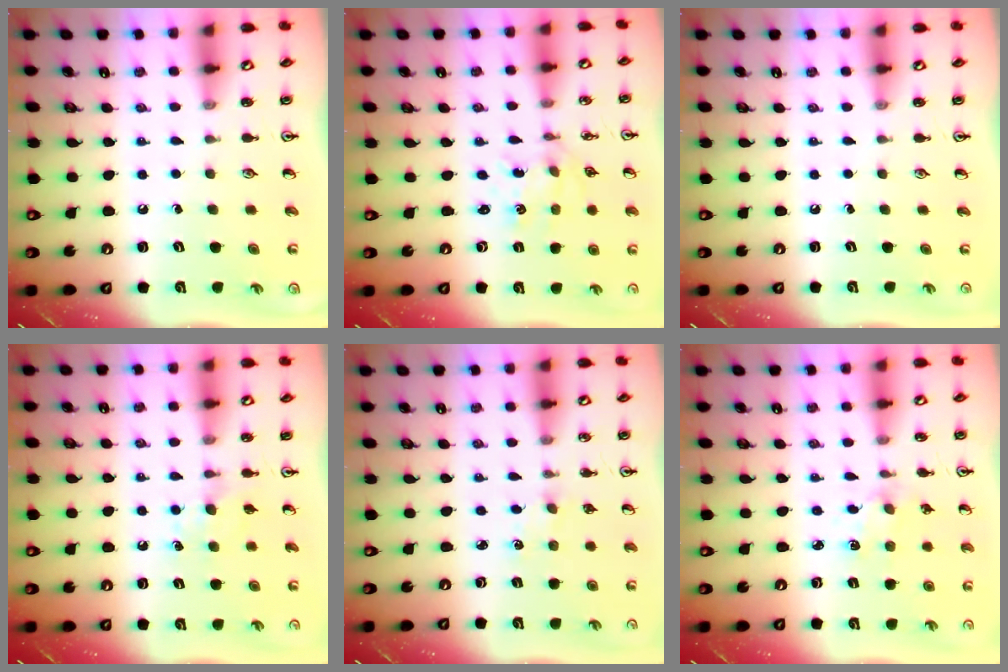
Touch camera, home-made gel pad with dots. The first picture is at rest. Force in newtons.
{"total": 1.2, "press": 1.2, "slide": 0.2}
{"total": 0.0}
{"total": 5.8, "press": 5.8, "slide": 0.7}
{"total": 0.8, "press": 0.8, "slide": 0.2}
{"total": 2.0, "press": 1.9, "slide": 0.3}